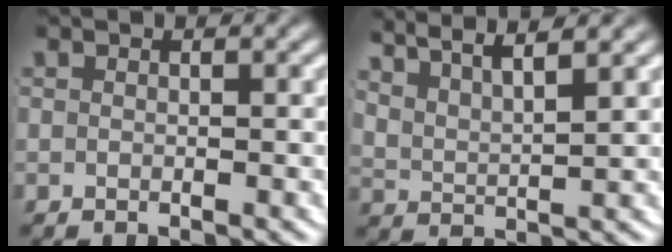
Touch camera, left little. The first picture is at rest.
{"total": 7.6, "force": [5.5, 3.6, 3.9], "torque": [-0.067, 0.013, 0.078]}